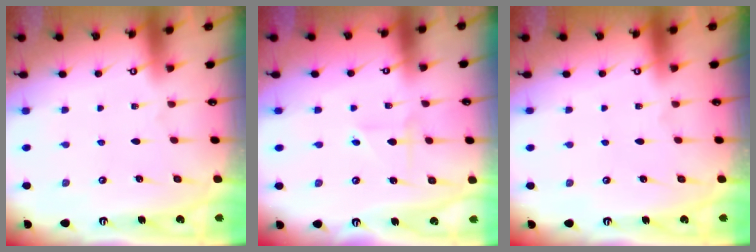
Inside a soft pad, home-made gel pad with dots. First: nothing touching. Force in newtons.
{"total": 2.3, "press": 2.3, "slide": 0.4}
{"total": 0.0}